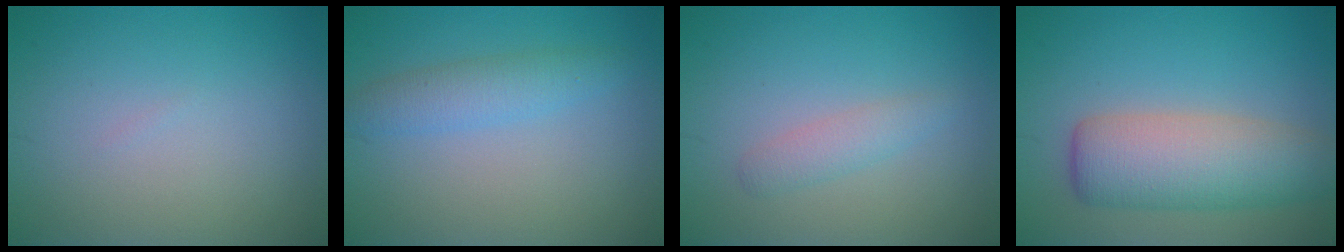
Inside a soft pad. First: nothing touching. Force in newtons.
{"total": 2.6, "press": 2.6, "slide": 0.2}
{"total": 1.1, "press": 1.1, "slide": 0.1}
{"total": 6.8, "press": 6.8, "slide": 0.3}